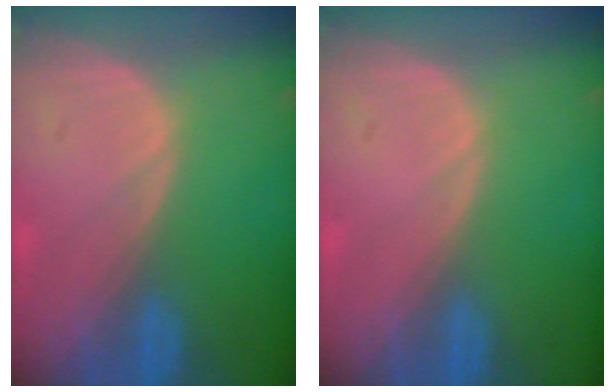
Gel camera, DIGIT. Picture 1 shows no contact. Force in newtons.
{"total": 0.0}